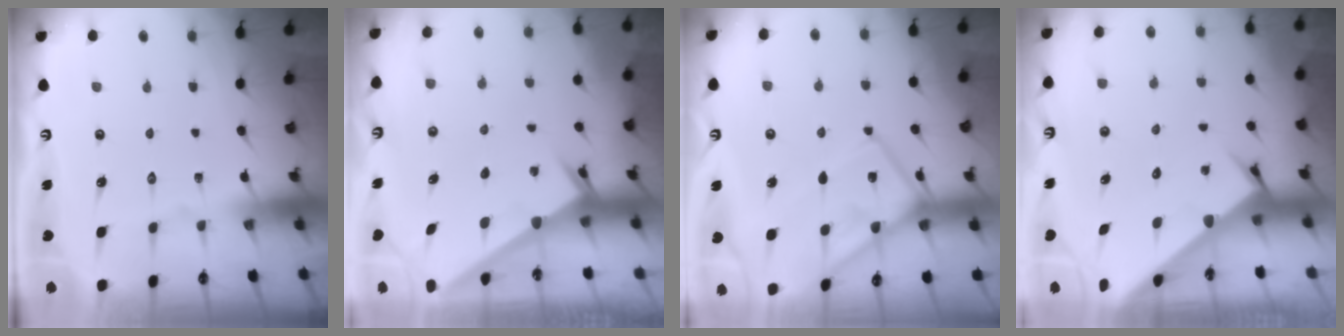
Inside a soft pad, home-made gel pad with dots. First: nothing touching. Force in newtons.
{"total": 2.5, "press": 2.5, "slide": 0.2}
{"total": 11.1, "press": 11.1, "slide": 1.0}
{"total": 3.5, "press": 3.5, "slide": 0.2}